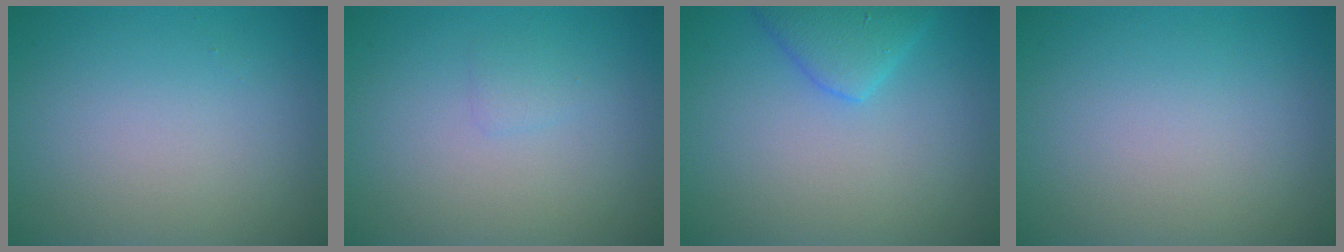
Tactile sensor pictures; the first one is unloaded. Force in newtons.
{"total": 0.8, "press": 0.8, "slide": 0.1}
{"total": 3.1, "press": 3.0, "slide": 0.3}
{"total": 0.0}